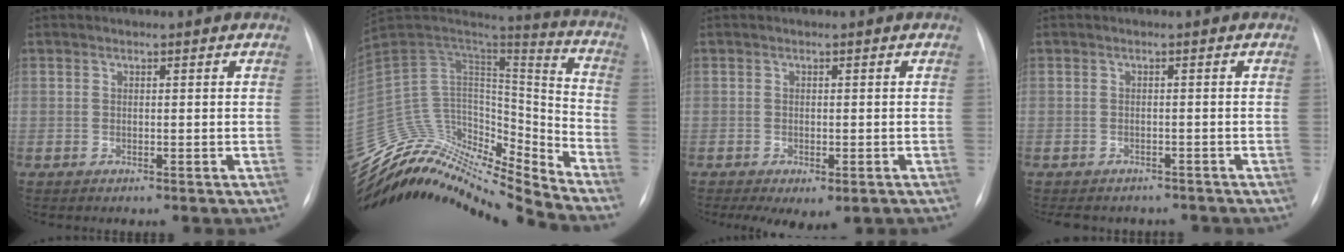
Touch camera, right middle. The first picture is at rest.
{"total": 26.0, "force": [-24.6, 4.1, 7.0], "torque": [-0.154, 0.056, -0.397]}
{"total": 4.9, "force": [-3.0, 2.2, 3.3], "torque": [-0.043, -0.006, -0.038]}
{"total": 8.0, "force": [-7.0, 3.4, 1.7], "torque": [-0.024, 0.005, -0.079]}